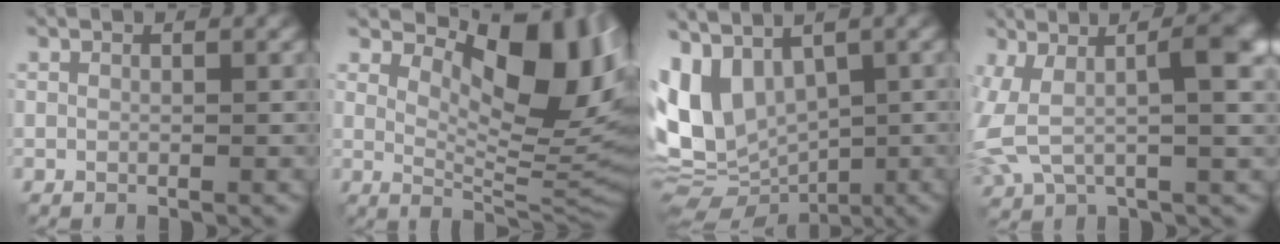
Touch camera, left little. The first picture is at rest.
{"total": 10.9, "force": [4.3, 4.5, 8.9], "torque": [-0.124, -0.006, 0.076]}
{"total": 8.5, "force": [1.1, 5.9, 6.0], "torque": [-0.128, 0.002, 0.016]}
{"total": 8.3, "force": [1.2, 3.2, 7.5], "torque": [-0.160, 0.007, 0.017]}